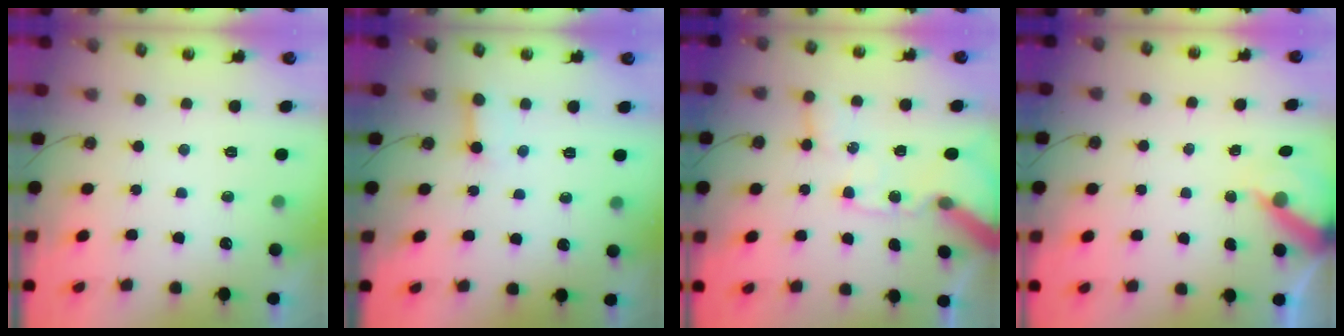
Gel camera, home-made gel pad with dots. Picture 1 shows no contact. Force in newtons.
{"total": 3.4, "press": 3.4, "slide": 0.5}
{"total": 12.7, "press": 12.6, "slide": 1.6}
{"total": 6.8, "press": 6.8, "slide": 0.4}